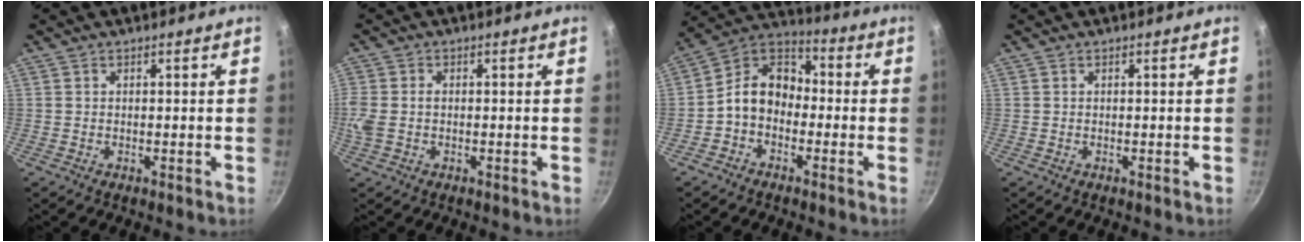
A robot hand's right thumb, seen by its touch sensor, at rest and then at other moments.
{"total": 4.3, "force": [-0.3, 2.9, 3.2], "torque": [-0.076, 0.001, -0.009]}
{"total": 10.2, "force": [-2.2, 7.7, 6.2], "torque": [-0.076, 0.049, -0.068]}
{"total": 0.0}